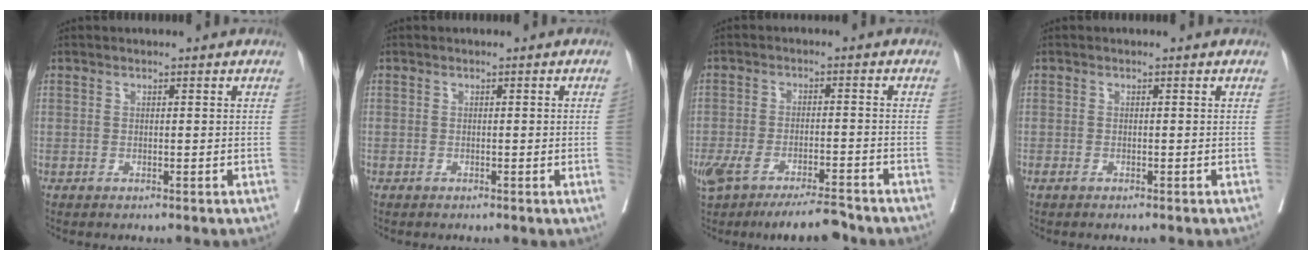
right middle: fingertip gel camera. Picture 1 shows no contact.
{"total": 1.4, "force": [-0.2, -0.7, 1.2], "torque": [-0.012, 0.000, -0.002]}
{"total": 9.0, "force": [-7.3, 1.5, 5.0], "torque": [-0.088, -0.008, -0.121]}
{"total": 0.5, "force": [-0.4, 0.1, 0.3], "torque": [-0.010, -0.001, -0.007]}